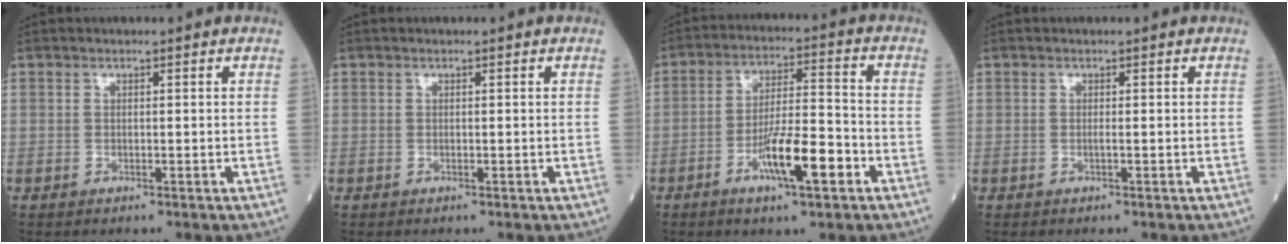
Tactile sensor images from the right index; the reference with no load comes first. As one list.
[{"total": 0.0}, {"total": 10.0, "force": [-4.4, 1.5, 8.9], "torque": [-0.161, 0.000, -0.071]}, {"total": 0.0}]